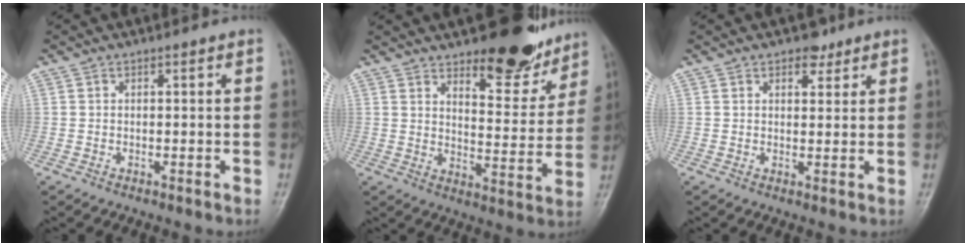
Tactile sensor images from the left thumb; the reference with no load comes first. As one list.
[{"total": 14.2, "force": [10.8, 5.4, 7.5], "torque": [-0.054, -0.076, 0.156]}, {"total": 3.2, "force": [2.3, 1.9, 1.4], "torque": [-0.002, -0.012, 0.032]}]